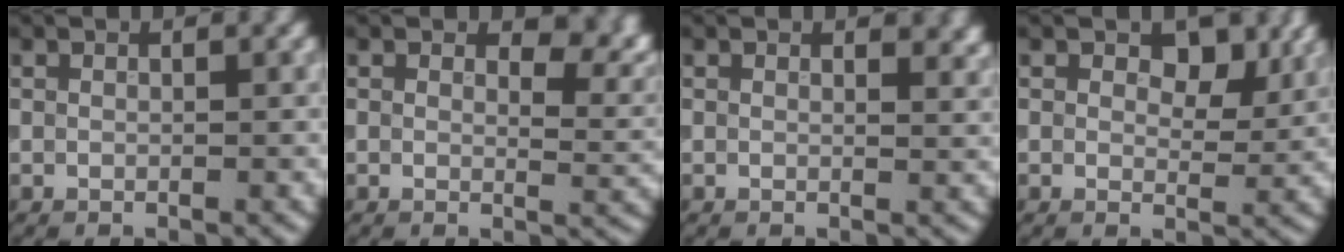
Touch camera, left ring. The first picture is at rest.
{"total": 4.2, "force": [1.8, 2.2, 3.0], "torque": [-0.038, -0.006, 0.023]}
{"total": 1.5, "force": [1.0, 0.6, 0.9], "torque": [-0.008, -0.004, 0.018]}
{"total": 4.1, "force": [1.8, 2.4, 2.7], "torque": [-0.039, -0.005, 0.021]}